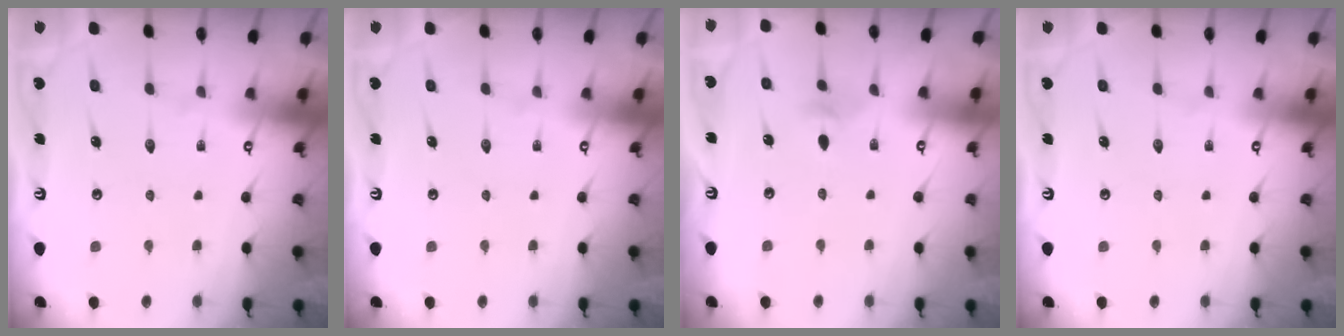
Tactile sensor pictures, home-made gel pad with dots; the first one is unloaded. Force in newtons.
{"total": 0.0}
{"total": 3.3, "press": 3.1, "slide": 0.9}
{"total": 0.0}